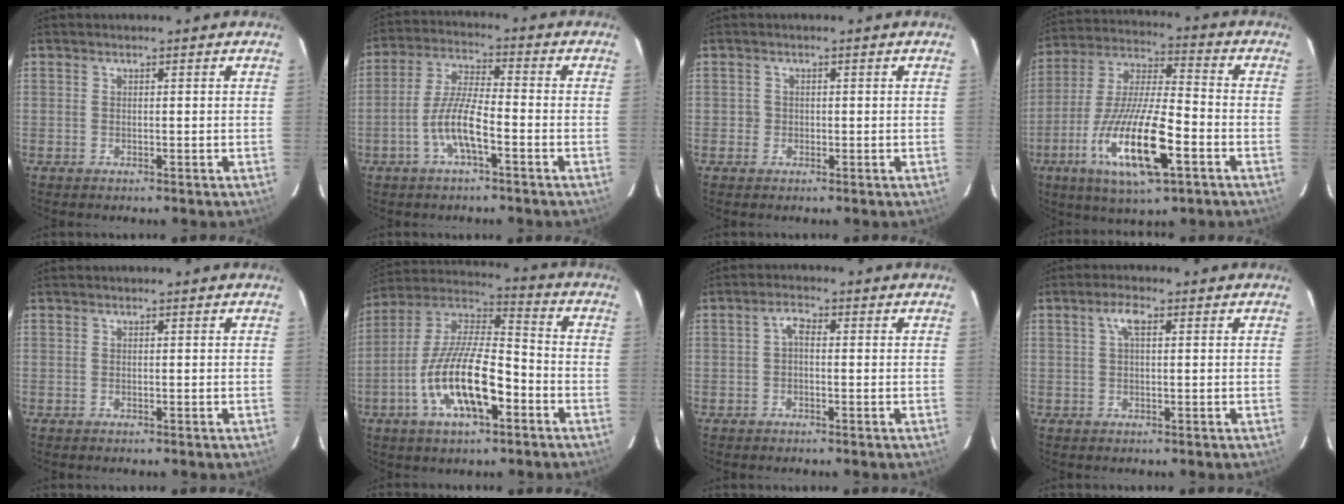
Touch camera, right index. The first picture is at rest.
{"total": 8.1, "force": [-3.6, 1.5, 7.1], "torque": [-0.148, 0.004, -0.069]}
{"total": 1.2, "force": [-0.3, 1.2, 0.0], "torque": [0.003, 0.003, -0.004]}
{"total": 18.9, "force": [-7.9, 4.6, 16.5], "torque": [-0.337, -0.029, -0.146]}
{"total": 0.0}
{"total": 17.3, "force": [-6.7, 6.1, 14.7], "torque": [-0.293, -0.007, -0.127]}
{"total": 1.7, "force": [-0.3, 0.7, 1.6], "torque": [-0.034, 0.008, -0.006]}
{"total": 2.8, "force": [0.9, 0.5, 2.5], "torque": [-0.053, 0.008, 0.017]}